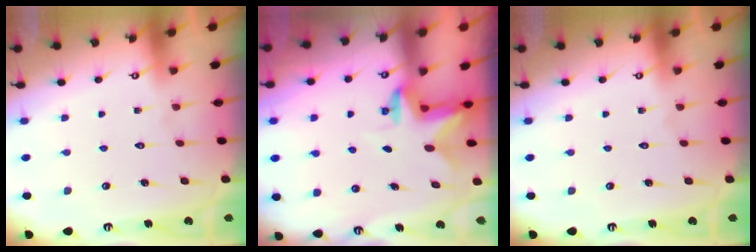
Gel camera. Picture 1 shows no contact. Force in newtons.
{"total": 2.7, "press": 2.7, "slide": 0.5}
{"total": 0.0}